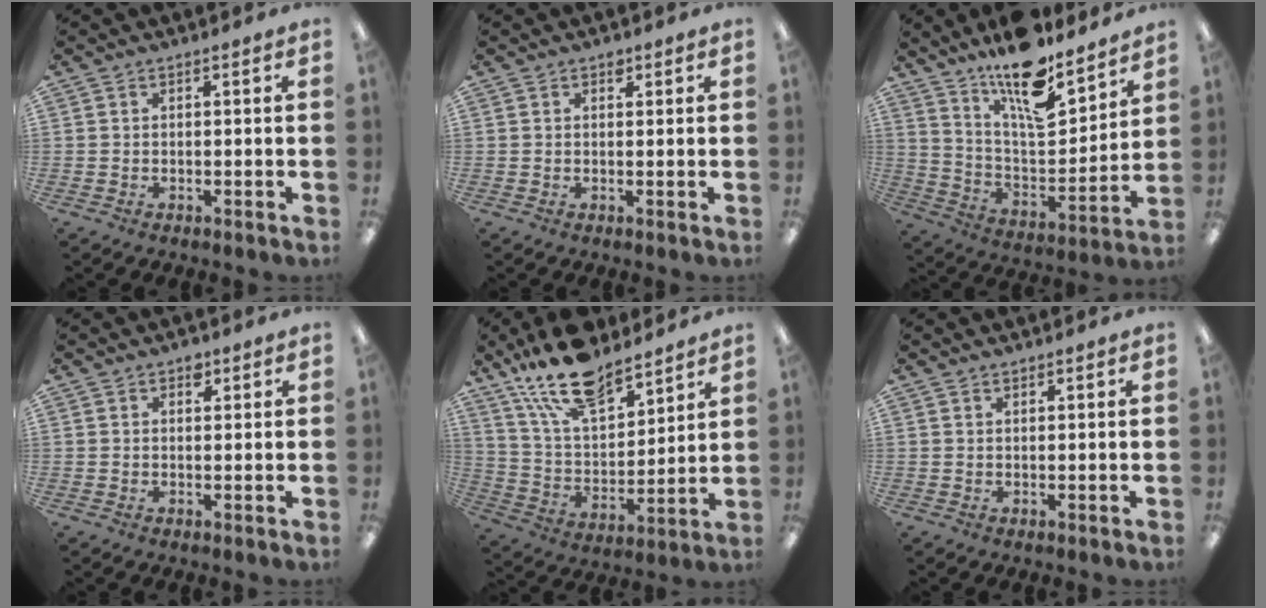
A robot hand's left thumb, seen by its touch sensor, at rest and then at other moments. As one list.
[{"total": 1.3, "force": [0.9, 0.8, 0.4], "torque": [0.000, 0.000, 0.015]}, {"total": 16.6, "force": [12.8, 5.6, 8.9], "torque": [-0.155, -0.093, 0.222]}, {"total": 2.1, "force": [1.4, 1.4, 0.8], "torque": [-0.001, -0.003, 0.021]}, {"total": 17.7, "force": [13.8, 7.1, 8.5], "torque": [-0.167, -0.074, 0.248]}, {"total": 0.9, "force": [0.8, 0.2, 0.1], "torque": [-0.003, 0.000, 0.016]}]